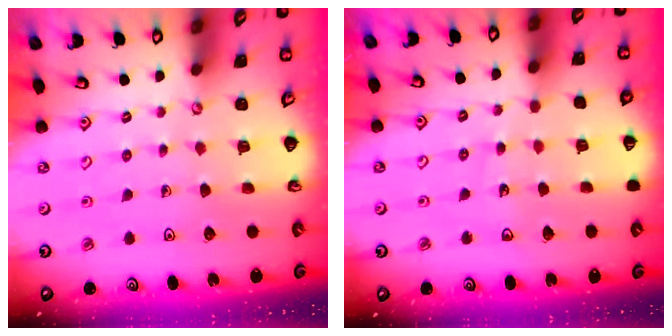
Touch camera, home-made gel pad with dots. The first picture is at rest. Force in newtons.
{"total": 3.8, "press": 3.7, "slide": 0.4}